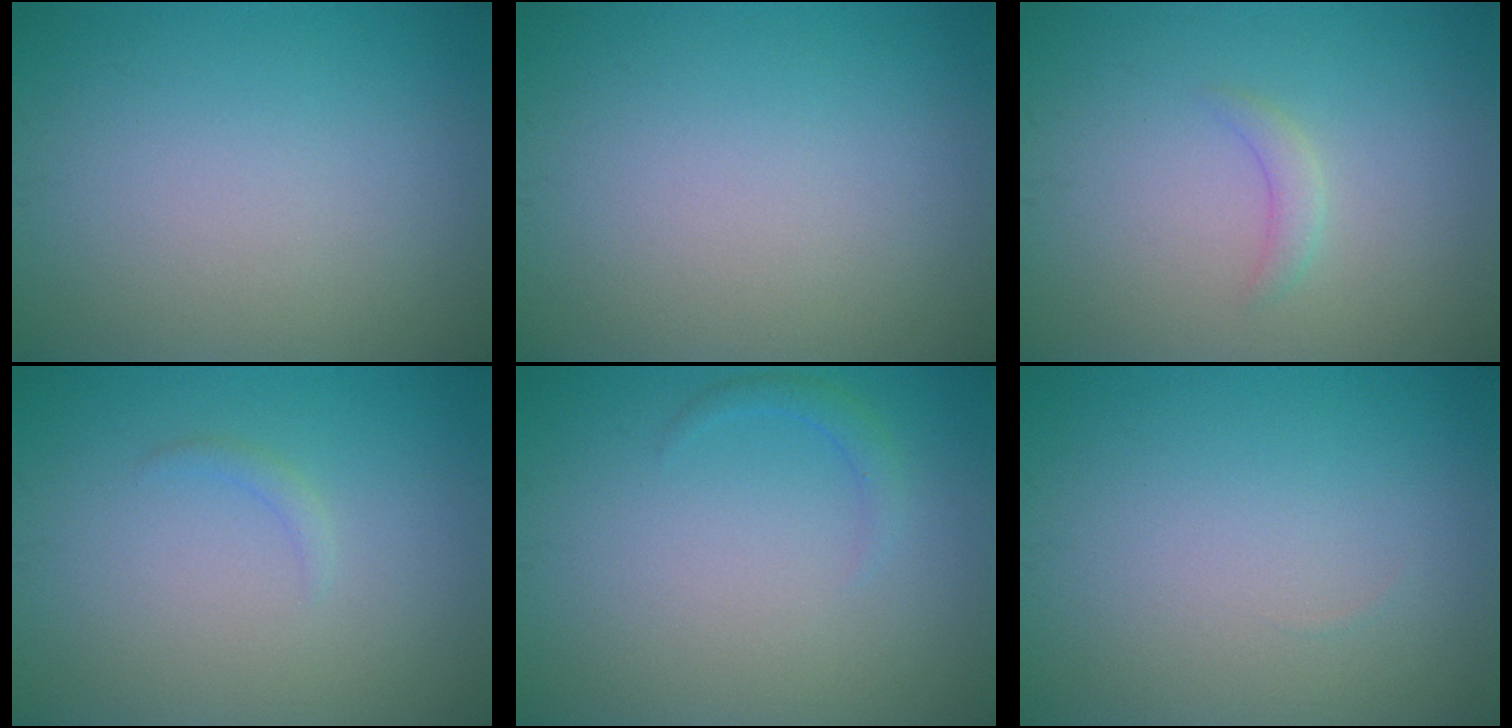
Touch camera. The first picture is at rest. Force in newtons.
{"total": 0.0}
{"total": 1.2, "press": 1.2, "slide": 0.0}
{"total": 0.7, "press": 0.7, "slide": 0.1}
{"total": 1.1, "press": 1.1, "slide": 0.1}
{"total": 0.0}